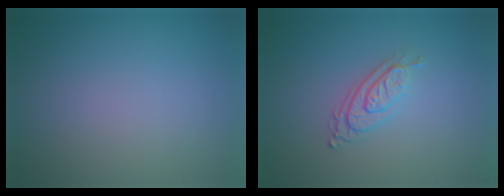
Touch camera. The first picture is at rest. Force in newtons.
{"total": 2.8, "press": 2.0, "slide": 1.9}